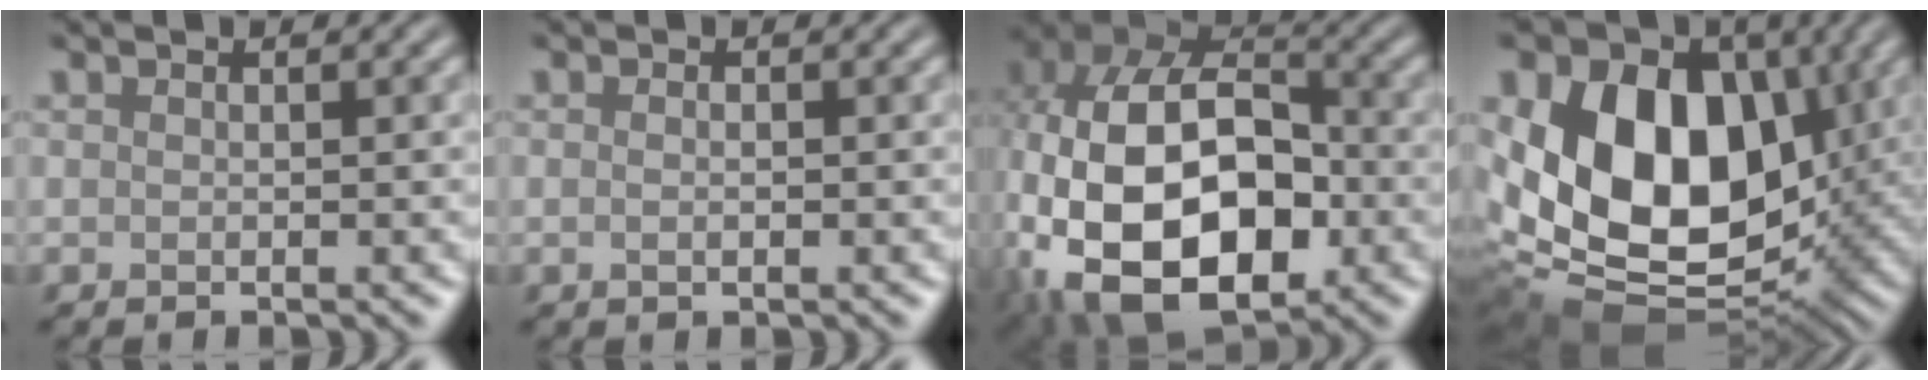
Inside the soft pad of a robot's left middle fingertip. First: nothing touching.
{"total": 0.9, "force": [0.1, 0.5, 0.8], "torque": [-0.010, -0.005, -0.003]}
{"total": 18.6, "force": [-3.7, 12.7, 13.0], "torque": [-0.238, -0.013, -0.053]}
{"total": 16.5, "force": [2.1, 11.6, 11.6], "torque": [-0.205, -0.009, 0.038]}